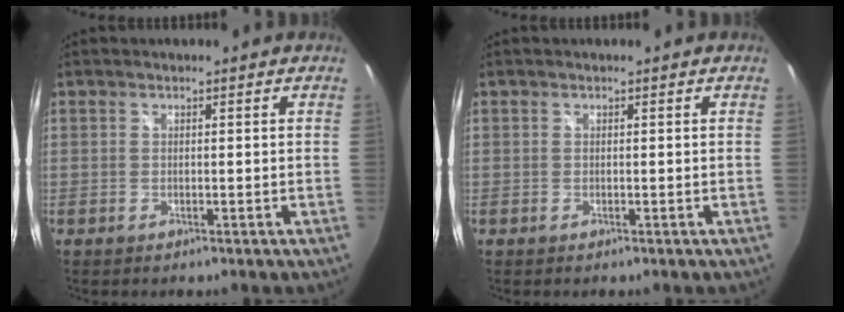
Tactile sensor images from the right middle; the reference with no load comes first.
{"total": 0.0}